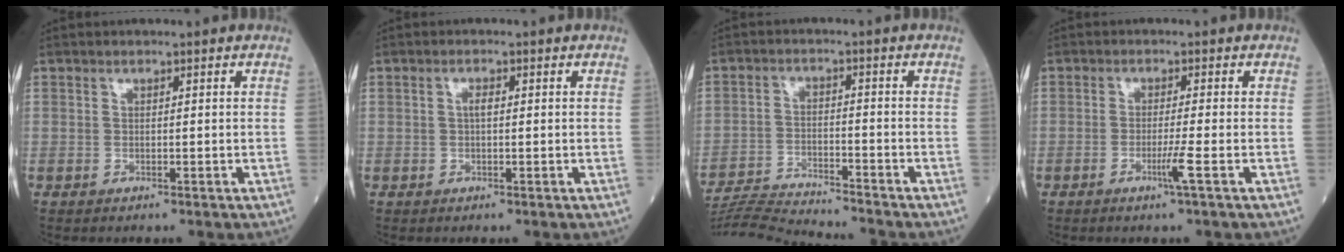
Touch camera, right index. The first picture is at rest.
{"total": 1.3, "force": [0.1, 0.4, 1.2], "torque": [-0.025, 0.003, 0.001]}
{"total": 11.7, "force": [-11.3, -1.4, 2.6], "torque": [-0.038, -0.006, -0.192]}
{"total": 2.7, "force": [-1.2, -0.8, 2.3], "torque": [-0.047, -0.006, -0.026]}